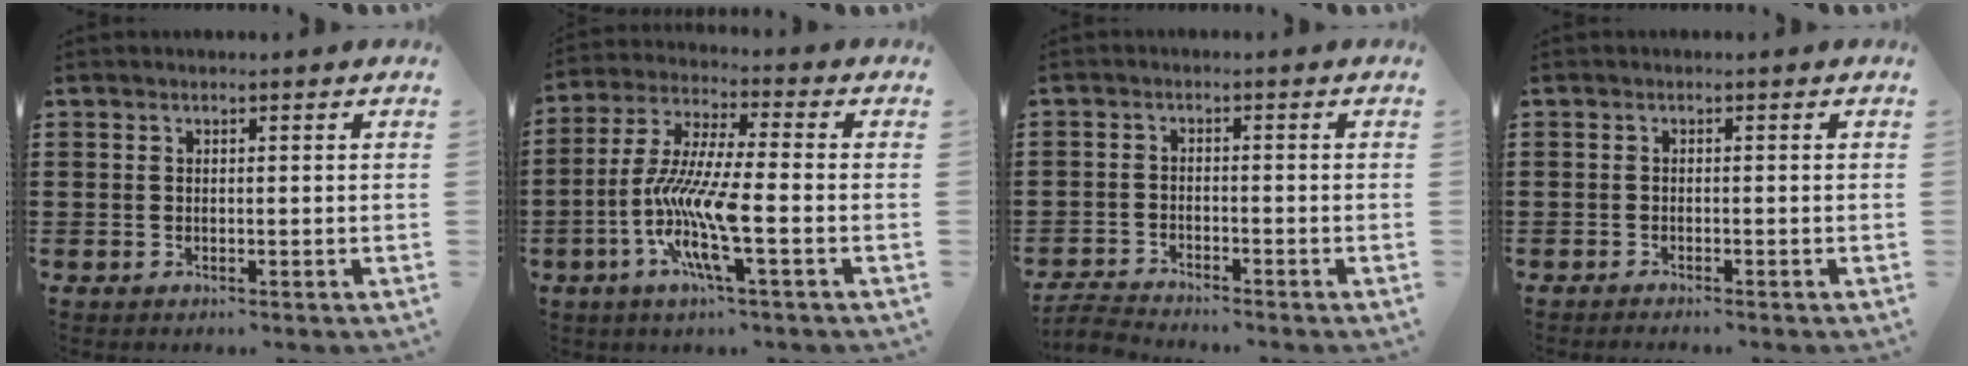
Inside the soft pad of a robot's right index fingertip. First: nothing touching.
{"total": 10.9, "force": [-3.7, 1.5, 10.2], "torque": [-0.226, -0.017, -0.079]}
{"total": 2.8, "force": [-2.8, 0.1, 0.0], "torque": [-0.012, -0.003, -0.062]}
{"total": 0.6, "force": [-0.6, -0.1, 0.1], "torque": [-0.003, -0.003, -0.011]}